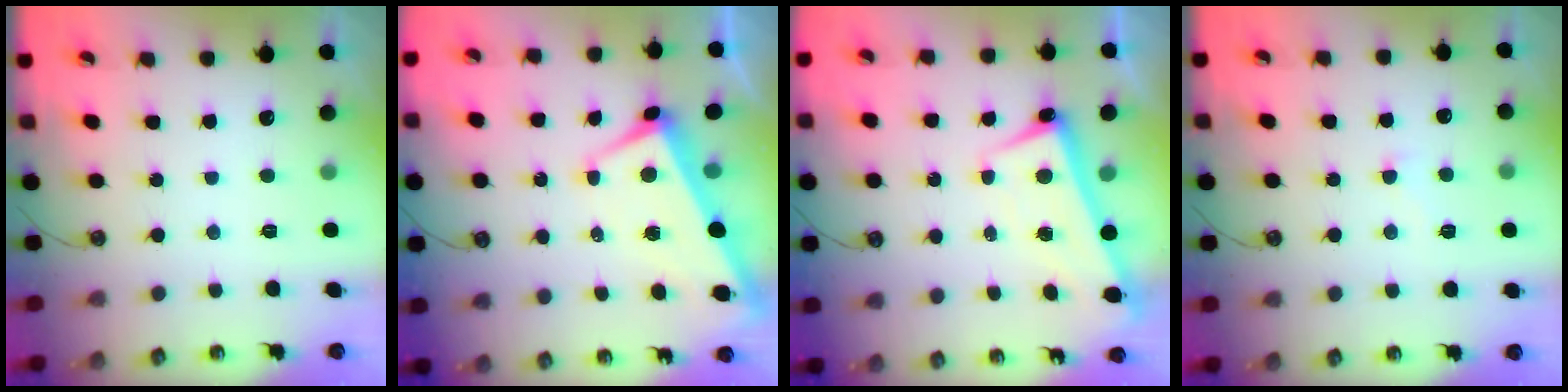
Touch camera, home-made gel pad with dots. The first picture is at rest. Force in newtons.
{"total": 1.7, "press": 1.4, "slide": 1.0}
{"total": 2.6, "press": 2.4, "slide": 0.8}
{"total": 4.0, "press": 3.9, "slide": 0.9}